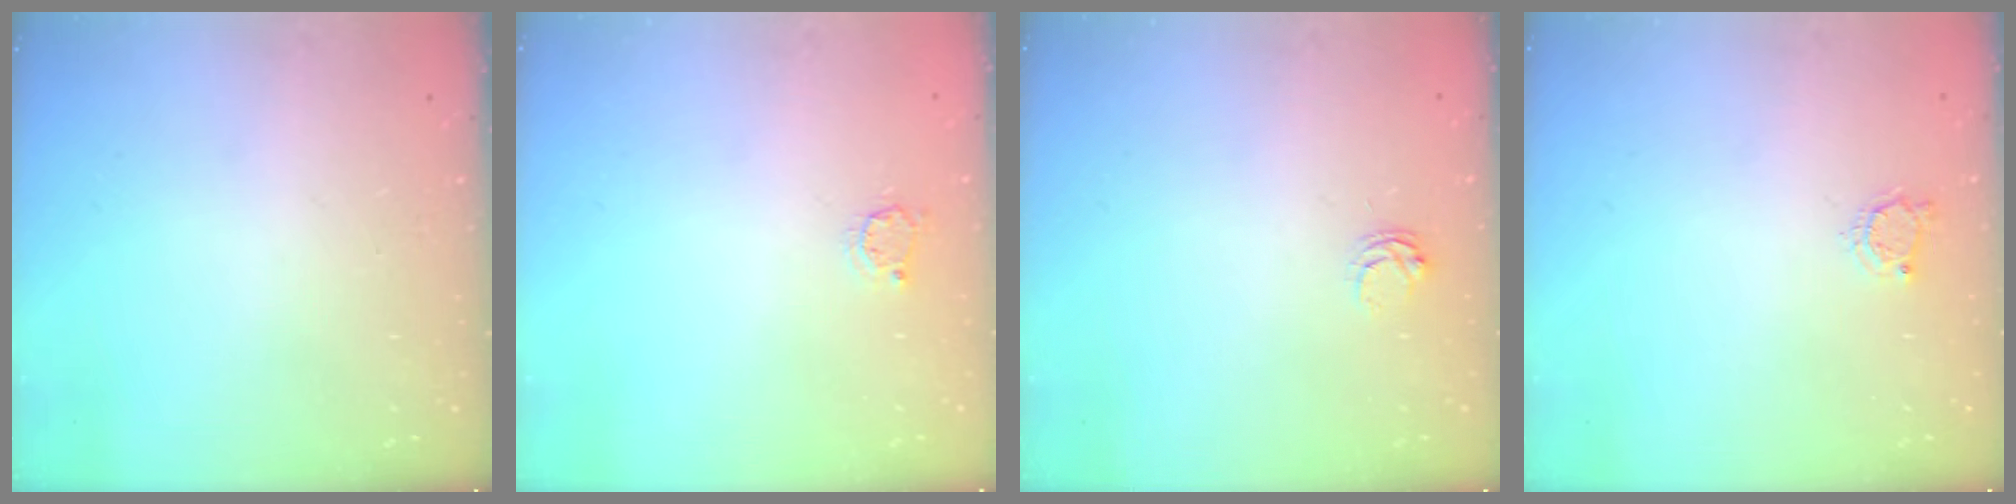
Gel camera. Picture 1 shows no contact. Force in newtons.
{"total": 2.7, "press": 2.7, "slide": 0.4}
{"total": 3.9, "press": 3.9, "slide": 0.2}
{"total": 3.7, "press": 3.7, "slide": 0.6}